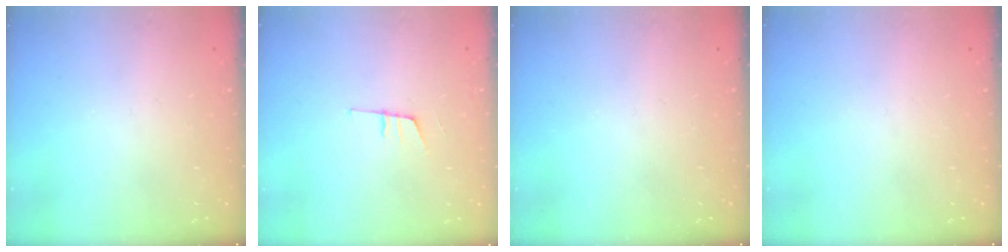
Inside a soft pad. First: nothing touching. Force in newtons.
{"total": 7.7, "press": 7.2, "slide": 2.8}
{"total": 0.0}
{"total": 0.0}